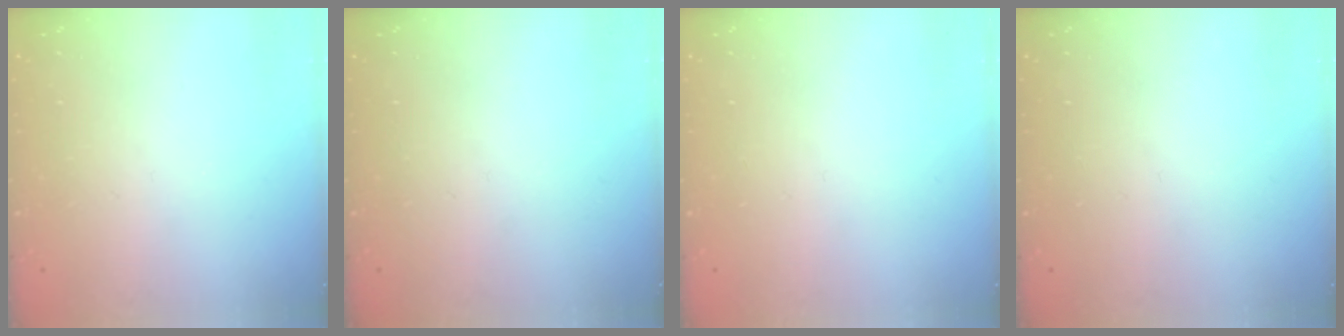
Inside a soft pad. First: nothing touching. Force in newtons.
{"total": 0.0}
{"total": 0.0}
{"total": 0.0}